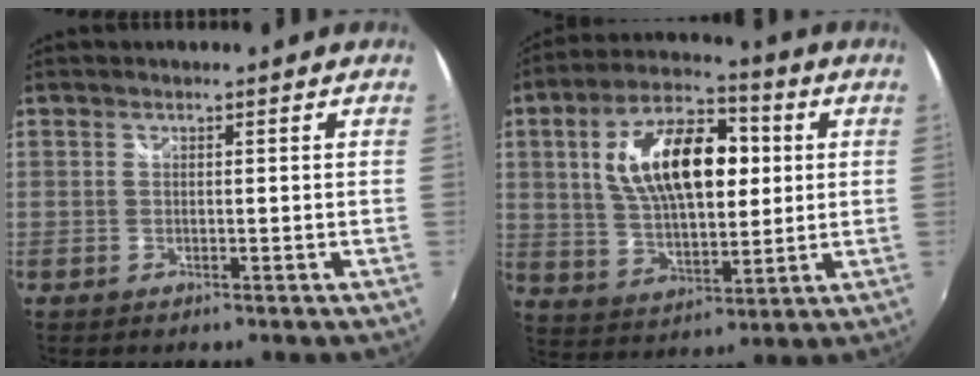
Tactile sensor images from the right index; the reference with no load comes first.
{"total": 18.0, "force": [3.6, 9.1, 15.1], "torque": [-0.268, 0.025, 0.066]}